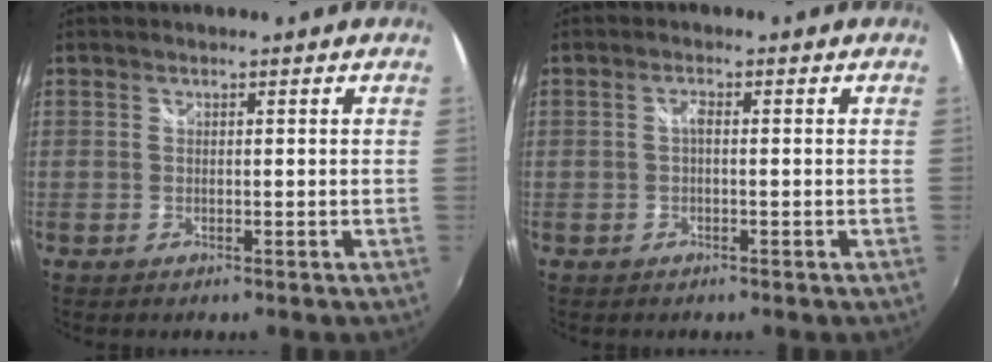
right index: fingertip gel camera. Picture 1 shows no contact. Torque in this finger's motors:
{"motor_torque": [0.34, -0.08, 0.10, 0.04]}